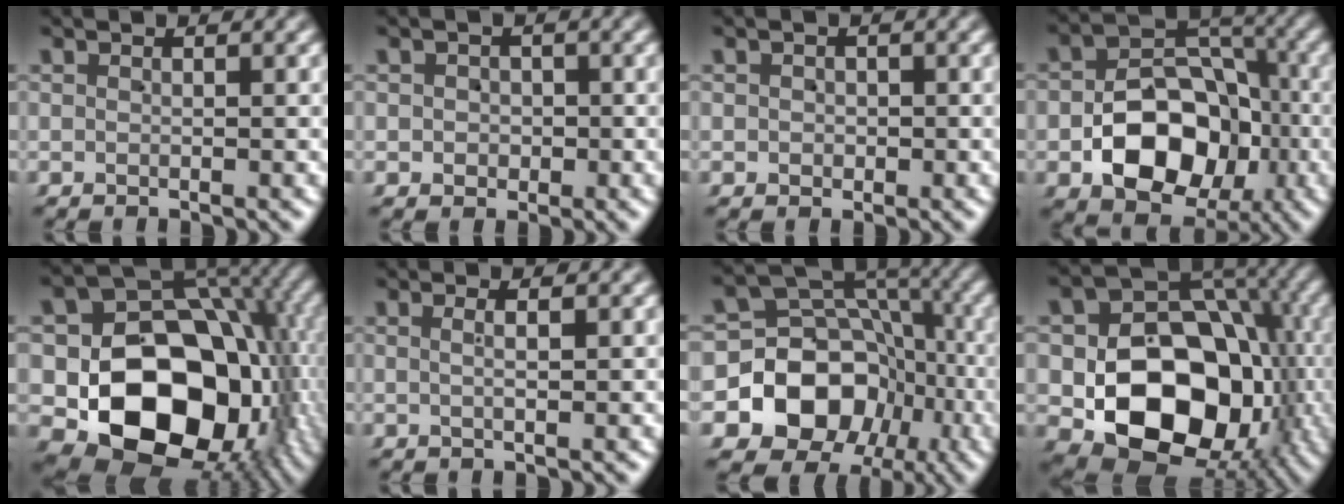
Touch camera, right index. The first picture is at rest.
{"total": 1.9, "force": [-0.4, 1.8, 0.5], "torque": [0.003, -0.003, -0.004]}
{"total": 1.2, "force": [-0.3, 1.1, 0.2], "torque": [0.000, -0.004, -0.001]}
{"total": 10.9, "force": [-2.5, 8.4, 6.5], "torque": [-0.108, -0.012, -0.042]}
{"total": 24.6, "force": [-3.1, 17.5, 16.9], "torque": [-0.315, -0.079, -0.018]}
{"total": 1.1, "force": [0.1, -0.2, 1.1], "torque": [-0.020, 0.003, 0.001]}
{"total": 16.9, "force": [-3.6, 14.4, 8.2], "torque": [-0.161, -0.058, -0.045]}
{"total": 20.3, "force": [-3.8, 14.7, 13.4], "torque": [-0.240, -0.072, -0.031]}